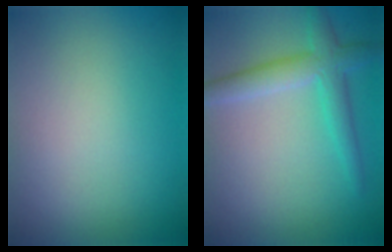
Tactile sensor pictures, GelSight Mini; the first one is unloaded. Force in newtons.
{"total": 3.6, "press": 3.6, "slide": 0.1}